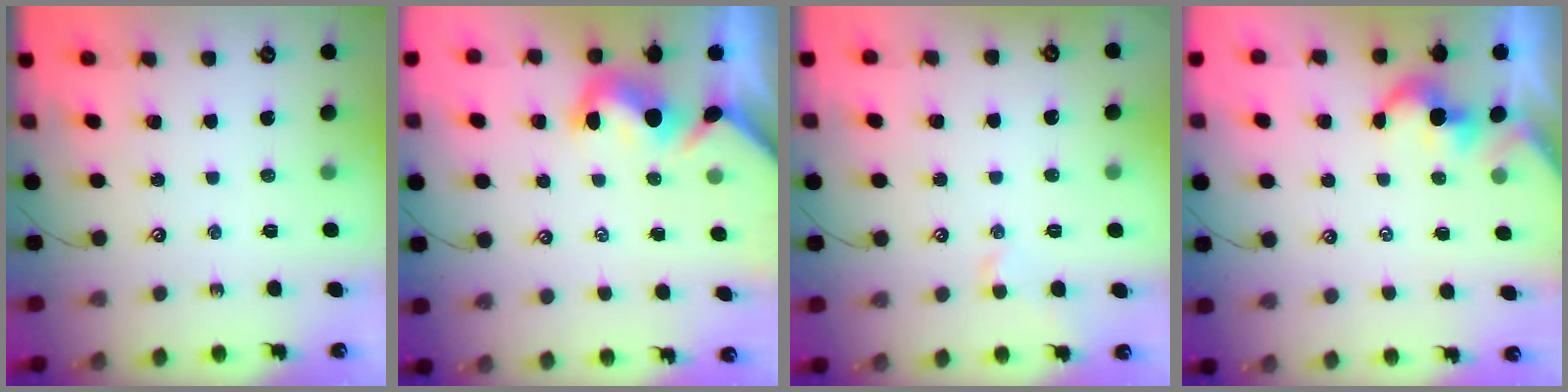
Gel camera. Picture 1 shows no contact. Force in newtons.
{"total": 1.9, "press": 1.6, "slide": 1.0}
{"total": 0.7, "press": 0.3, "slide": 0.7}
{"total": 2.9, "press": 2.9, "slide": 0.2}